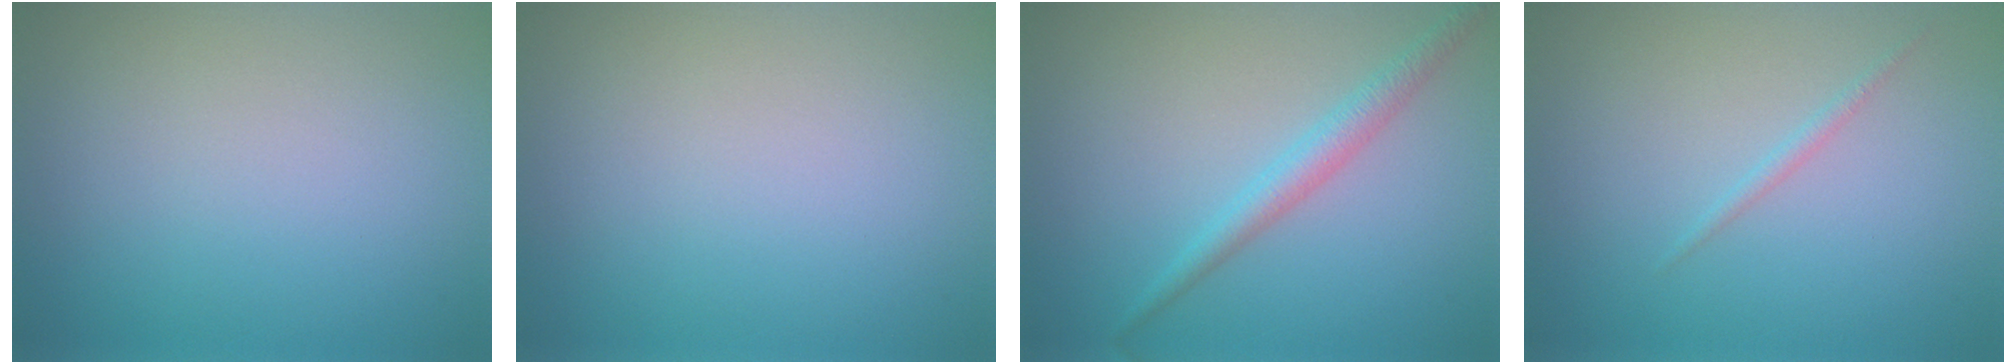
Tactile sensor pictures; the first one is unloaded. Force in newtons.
{"total": 0.0}
{"total": 2.2, "press": 2.2, "slide": 0.1}
{"total": 0.7, "press": 0.7, "slide": 0.1}